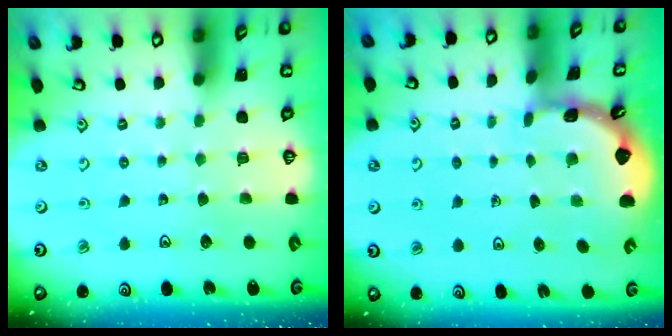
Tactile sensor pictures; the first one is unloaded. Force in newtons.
{"total": 1.7, "press": 1.7, "slide": 0.1}